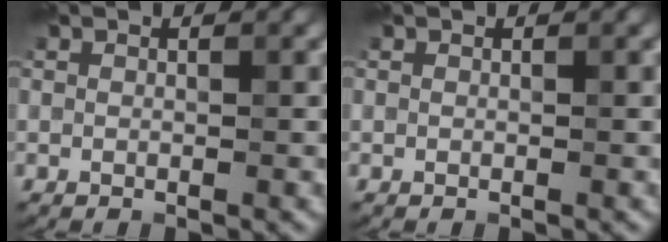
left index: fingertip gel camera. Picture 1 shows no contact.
{"total": 0.0}